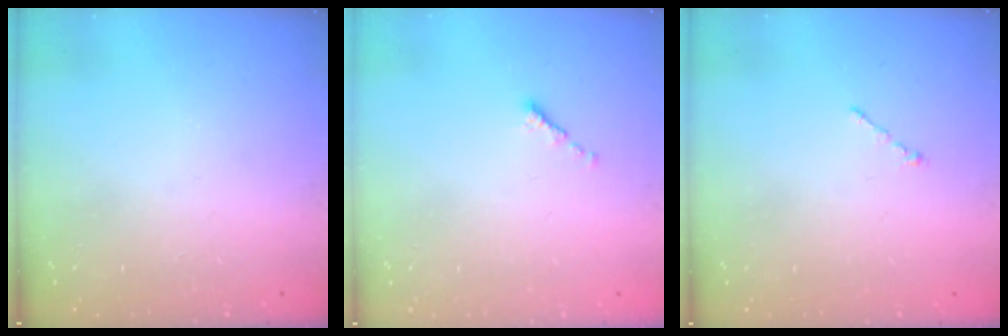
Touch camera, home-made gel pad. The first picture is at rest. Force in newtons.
{"total": 0.6, "press": 0.5, "slide": 0.3}
{"total": 0.7, "press": 0.7, "slide": 0.2}